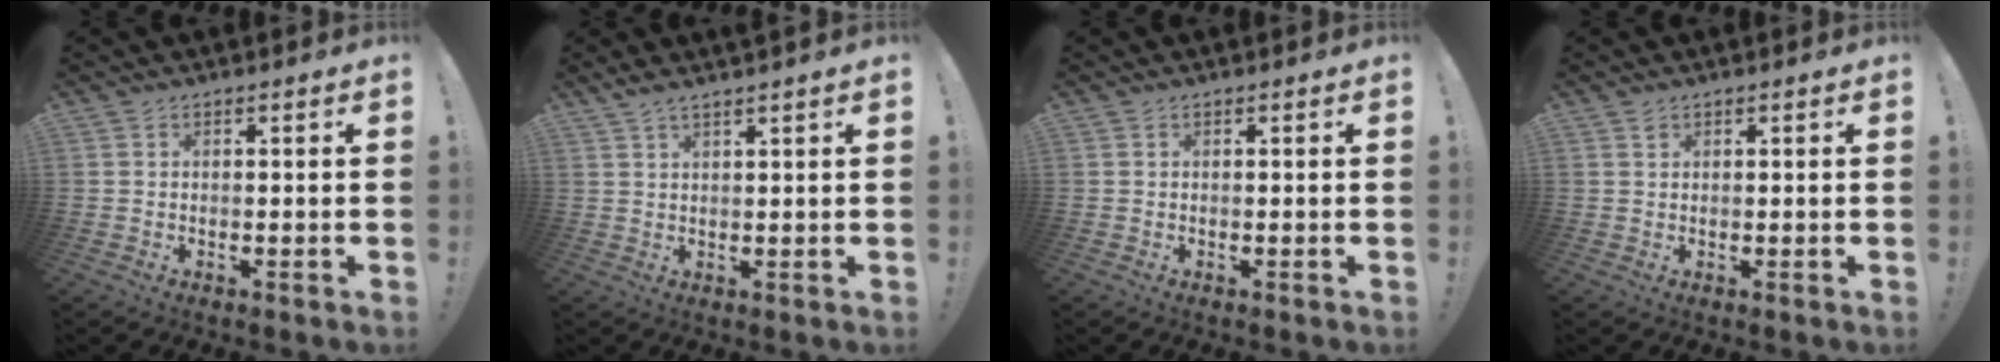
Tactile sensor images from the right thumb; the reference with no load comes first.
{"total": 2.7, "force": [2.2, -0.4, 1.5], "torque": [-0.039, -0.005, 0.040]}
{"total": 0.0}
{"total": 1.1, "force": [0.8, 0.7, 0.3], "torque": [-0.001, -0.002, 0.014]}